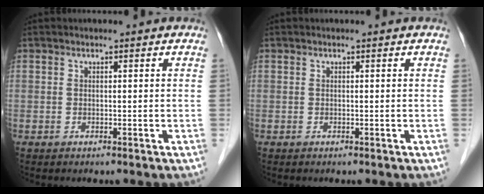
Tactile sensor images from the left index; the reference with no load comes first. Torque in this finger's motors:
{"motor_torque": [0.05, 0.02, -0.02, 0.00]}